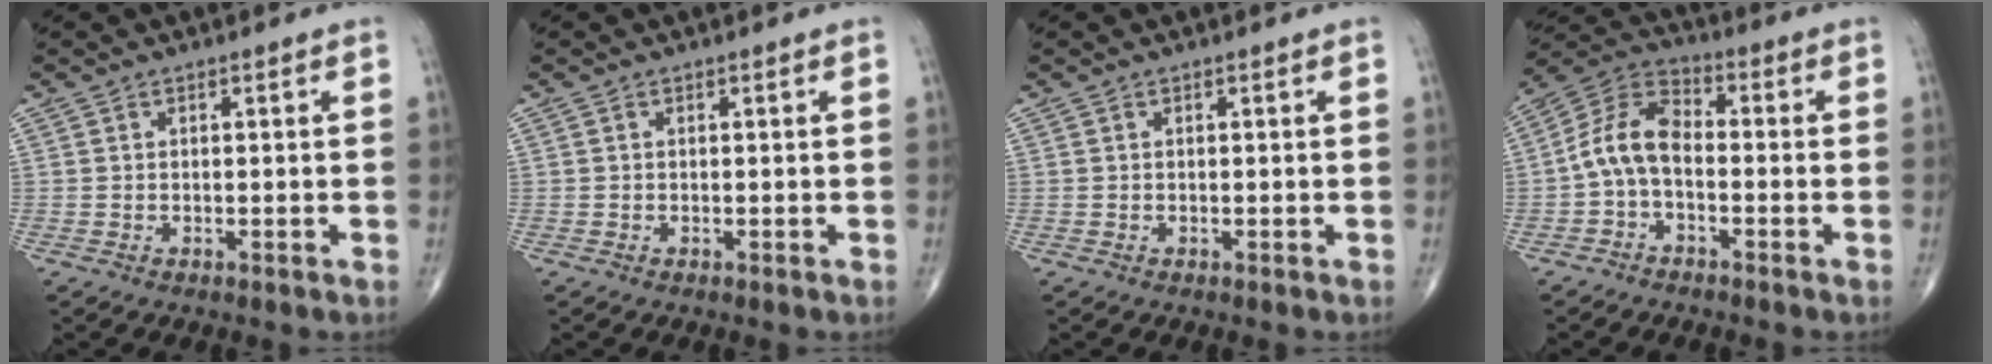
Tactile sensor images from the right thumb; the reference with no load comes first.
{"total": 0.0}
{"total": 0.0}
{"total": 8.8, "force": [-1.6, 5.1, 6.9], "torque": [-0.129, 0.035, -0.047]}